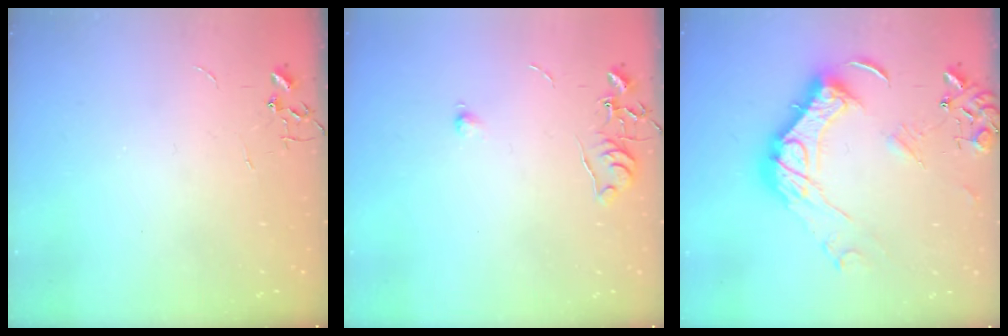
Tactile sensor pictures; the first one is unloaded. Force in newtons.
{"total": 6.5, "press": 6.5, "slide": 0.8}
{"total": 18.6, "press": 18.5, "slide": 1.9}